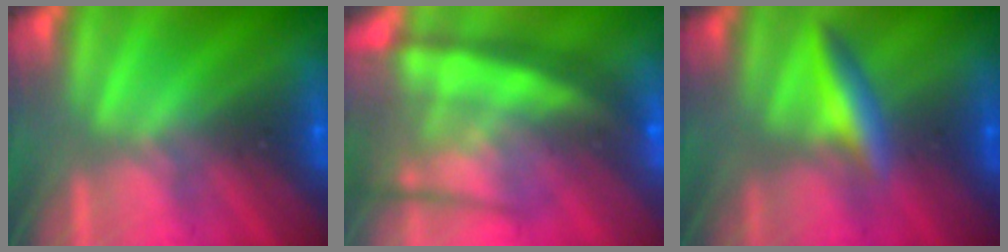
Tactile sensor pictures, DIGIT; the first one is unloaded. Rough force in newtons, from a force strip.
{"total": 5.6}
{"total": 2.4}